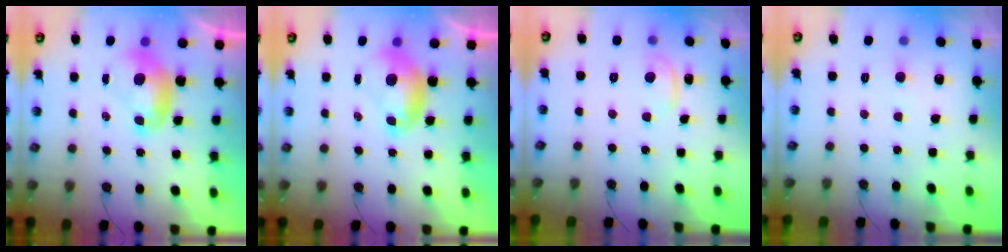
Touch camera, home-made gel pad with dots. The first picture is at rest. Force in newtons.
{"total": 0.0}
{"total": 1.2, "press": 1.1, "slide": 0.5}
{"total": 1.1, "press": 0.9, "slide": 0.5}